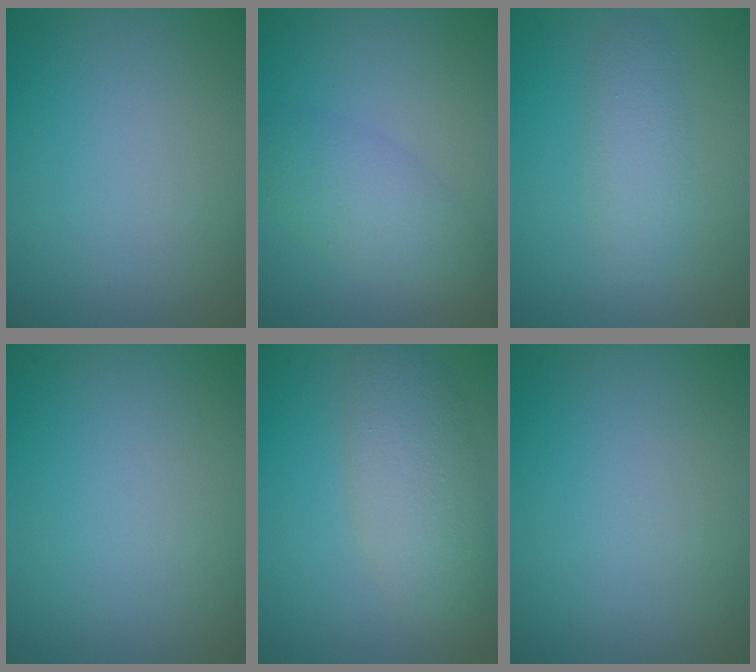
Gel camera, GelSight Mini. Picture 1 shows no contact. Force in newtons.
{"total": 3.3, "press": 3.3, "slide": 0.2}
{"total": 2.3, "press": 2.3, "slide": 0.0}
{"total": 0.0}
{"total": 4.6, "press": 4.6, "slide": 0.2}
{"total": 0.0}